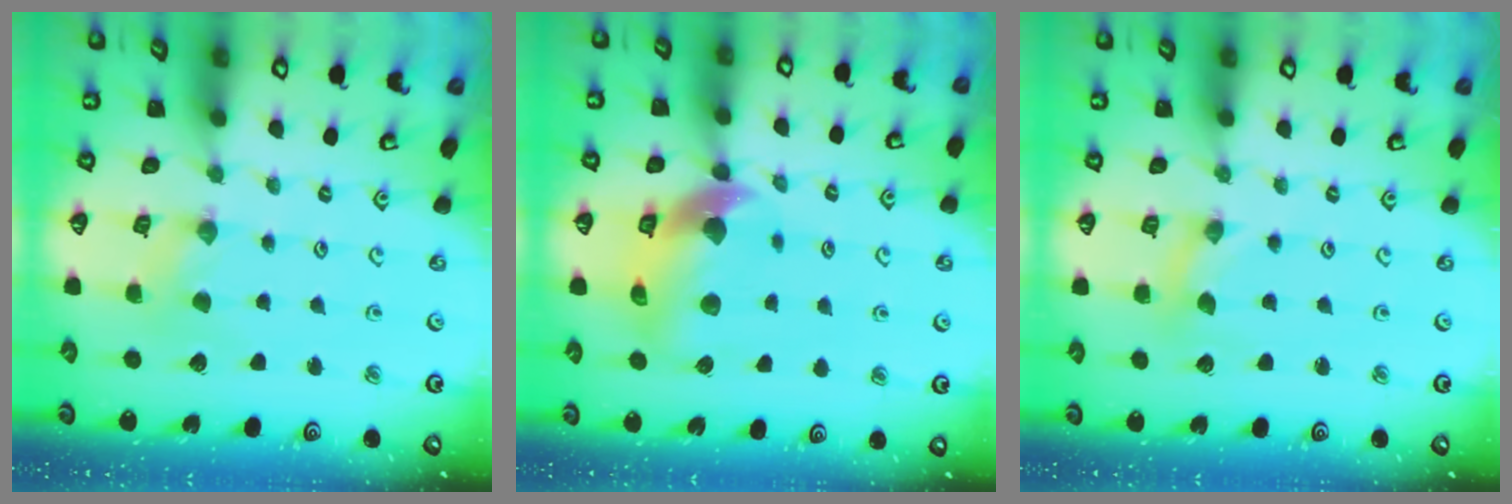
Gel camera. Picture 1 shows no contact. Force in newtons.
{"total": 10.4, "press": 10.3, "slide": 1.5}
{"total": 0.0}